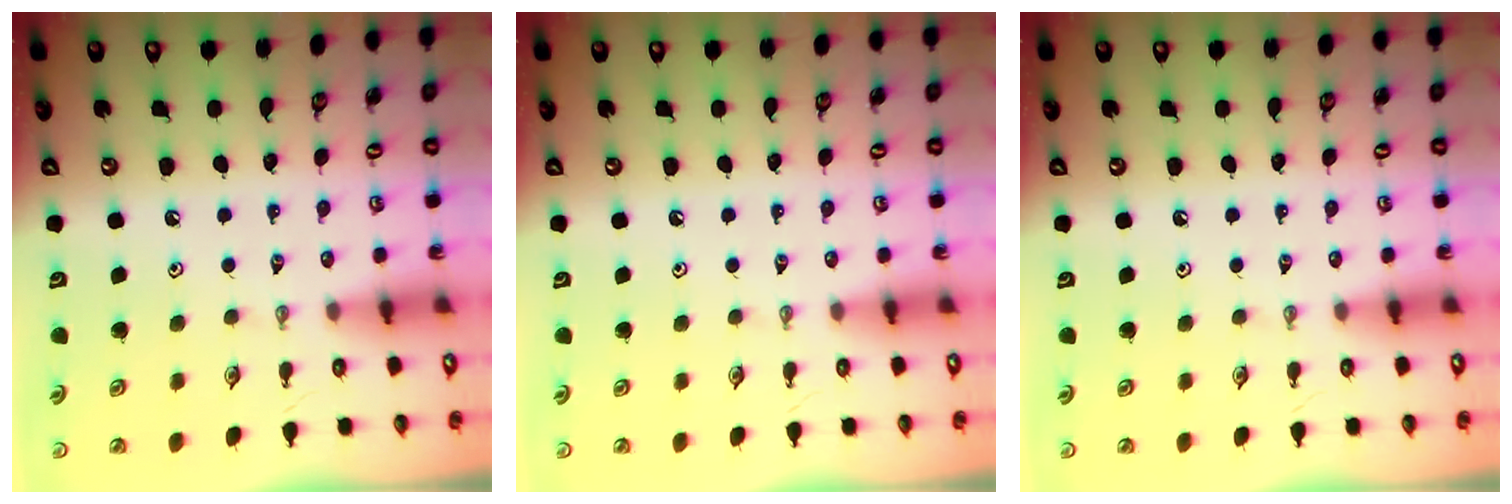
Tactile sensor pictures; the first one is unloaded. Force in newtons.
{"total": 0.0}
{"total": 0.0}